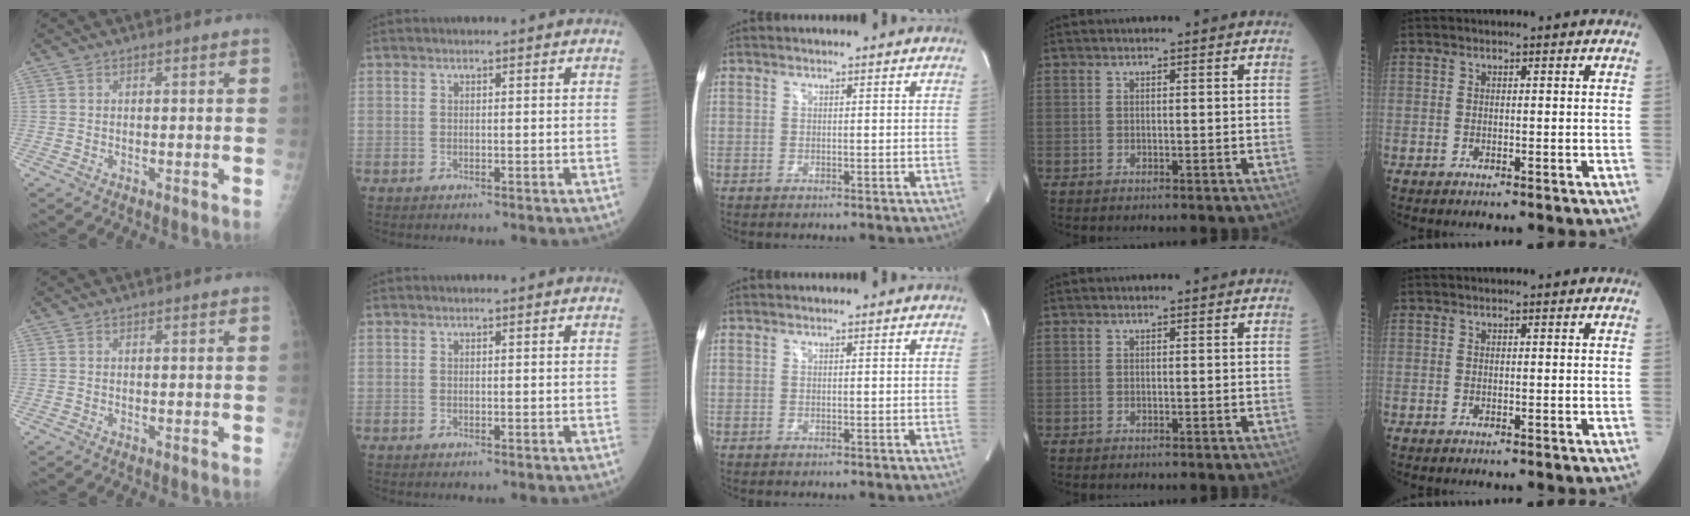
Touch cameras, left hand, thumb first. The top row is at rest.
{}